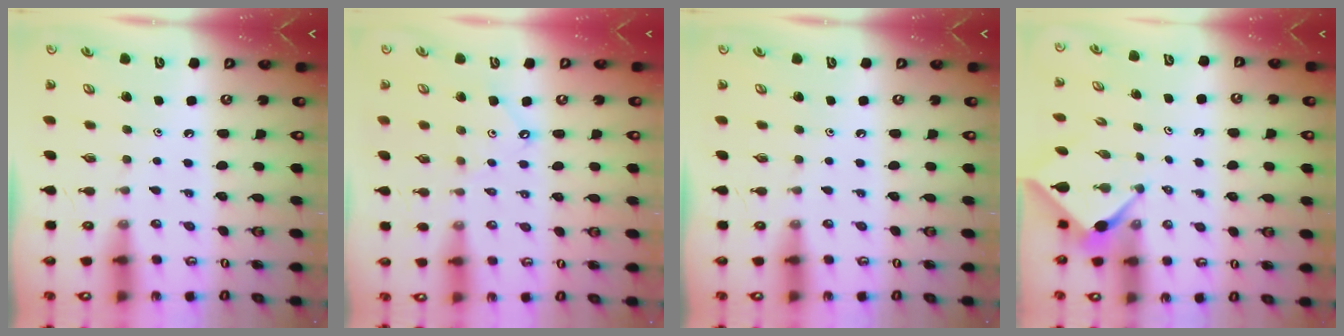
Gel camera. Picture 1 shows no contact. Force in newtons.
{"total": 4.7, "press": 4.6, "slide": 0.5}
{"total": 0.0}
{"total": 2.6, "press": 2.6, "slide": 0.3}